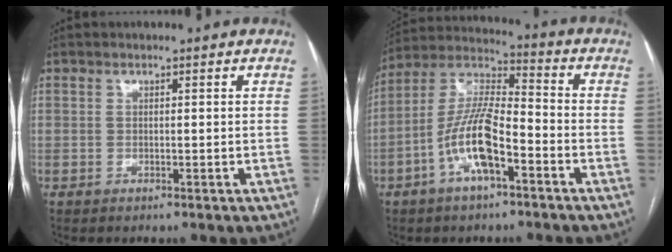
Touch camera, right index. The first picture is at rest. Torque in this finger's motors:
{"motor_torque": [1.82, -0.32, 1.05, 0.21]}